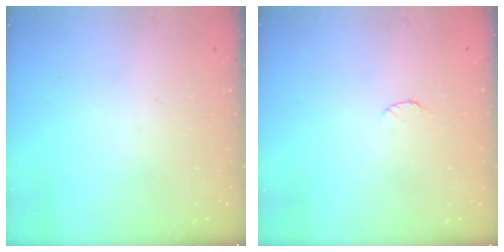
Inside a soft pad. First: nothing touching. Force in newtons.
{"total": 4.8, "press": 4.7, "slide": 0.6}